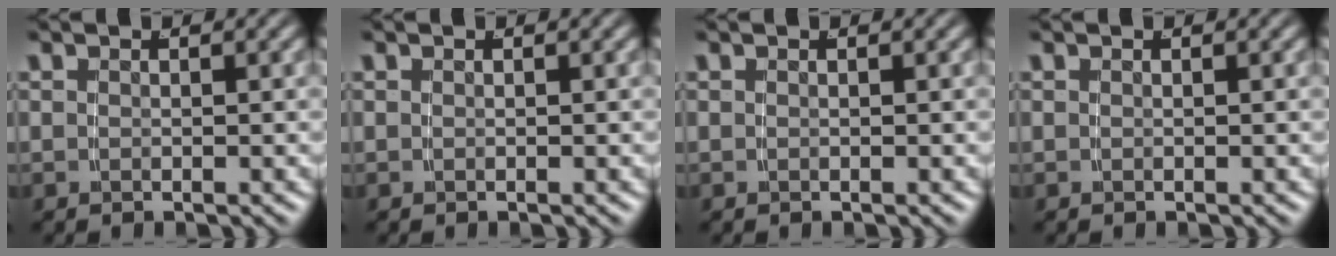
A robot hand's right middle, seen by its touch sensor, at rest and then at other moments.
{"total": 0.0}
{"total": 0.0}
{"total": 0.0}